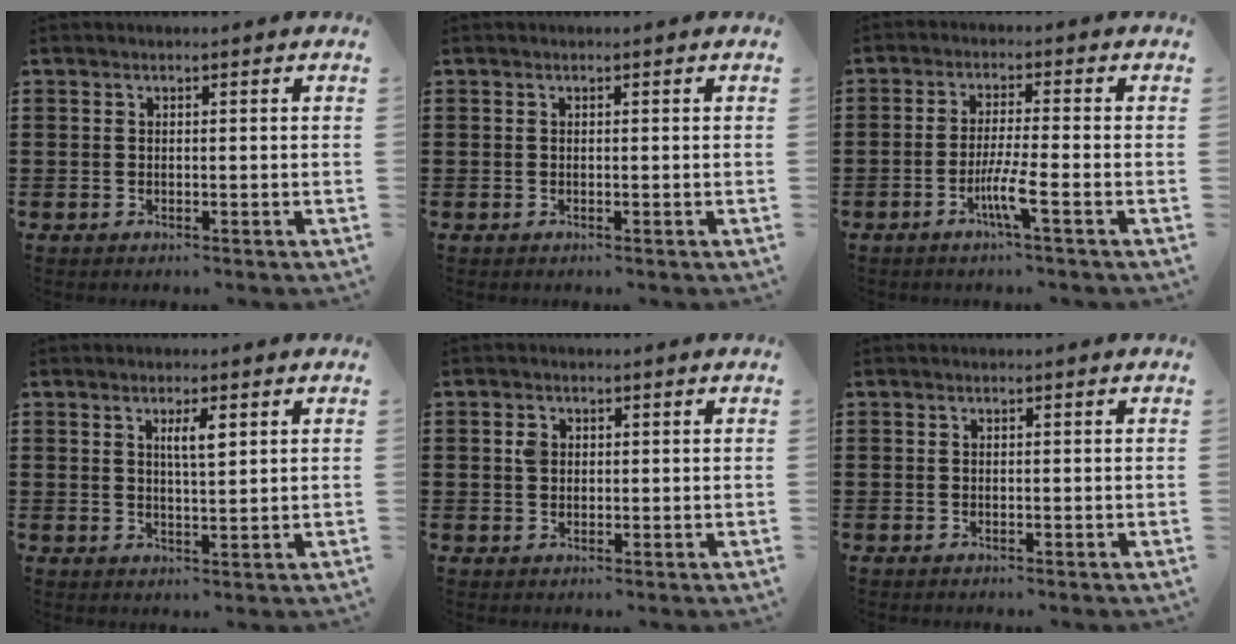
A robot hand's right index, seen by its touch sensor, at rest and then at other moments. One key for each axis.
{"total": 0.0}
{"total": 5.1, "fx": -2.4, "fy": -0.1, "fz": 4.4, "tx": -0.088, "ty": -0.013, "tz": -0.047}
{"total": 3.4, "fx": 1.4, "fy": 0.7, "fz": 3.0, "tx": -0.053, "ty": 0.002, "tz": 0.019}
{"total": 1.9, "fx": 0.4, "fy": 1.4, "fz": 1.2, "tx": -0.026, "ty": 0.009, "tz": 0.007}
{"total": 0.0}